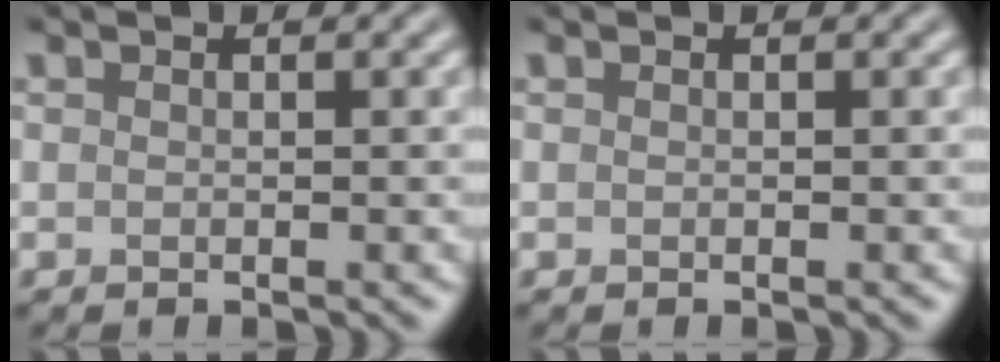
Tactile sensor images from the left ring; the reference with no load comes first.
{"total": 0.0}